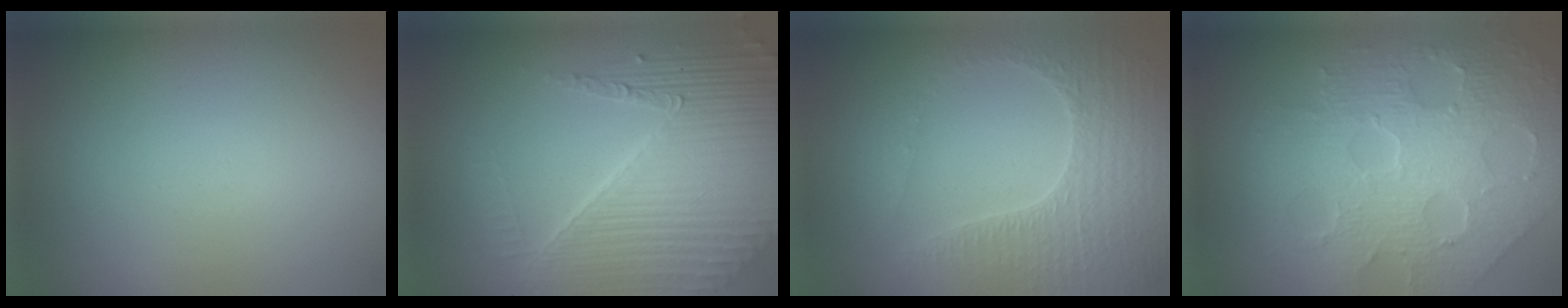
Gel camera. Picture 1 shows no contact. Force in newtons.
{"total": 7.7, "press": 5.4, "slide": 5.5}
{"total": 3.3, "press": 3.1, "slide": 1.0}
{"total": 8.7, "press": 5.9, "slide": 6.4}